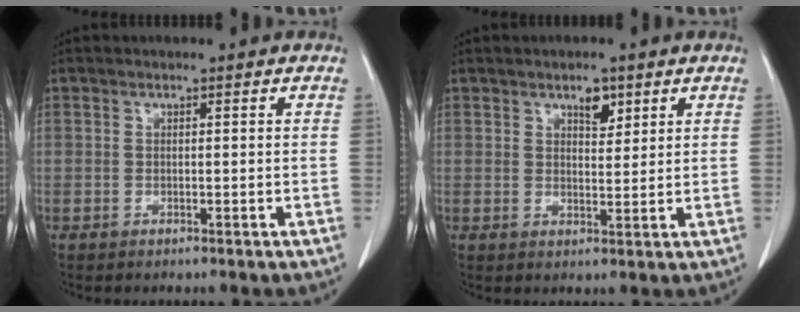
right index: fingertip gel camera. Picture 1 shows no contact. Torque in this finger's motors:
{"motor_torque": [0.29, 0.28, 0.01, 0.02]}